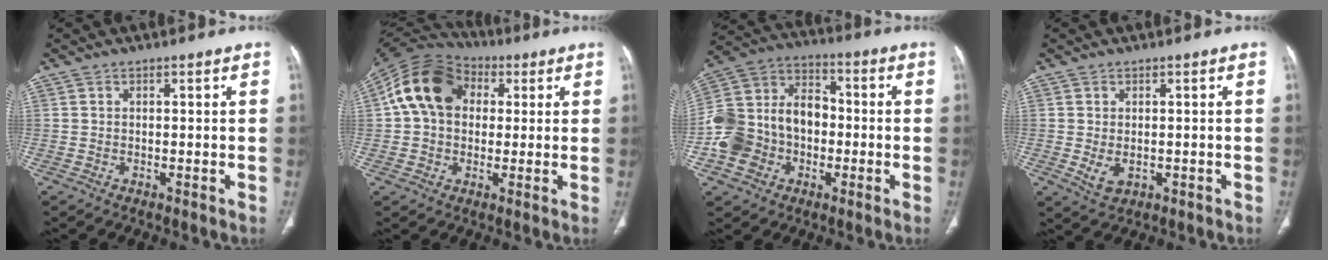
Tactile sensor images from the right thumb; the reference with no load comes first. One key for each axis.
{"total": 14.9, "fx": 3.0, "fy": 11.2, "fz": 9.3, "tx": -0.157, "ty": 0.028, "tz": 0.042}
{"total": 17.4, "fx": -3.8, "fy": 13.8, "fz": 9.9, "tx": -0.173, "ty": 0.057, "tz": -0.069}
{"total": 3.1, "fx": -0.5, "fy": 2.1, "fz": 2.2, "tx": -0.039, "ty": -0.005, "tz": 0.004}